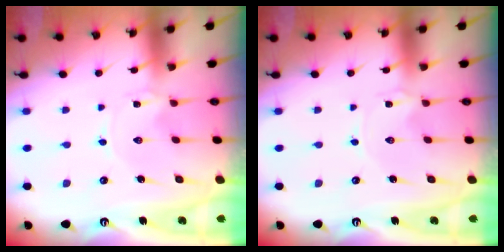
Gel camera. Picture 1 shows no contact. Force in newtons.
{"total": 0.0}